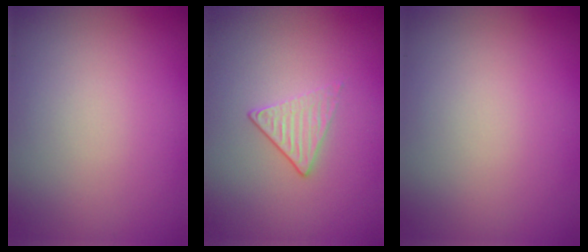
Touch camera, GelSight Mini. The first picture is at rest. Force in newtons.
{"total": 1.4, "press": 1.1, "slide": 0.9}
{"total": 0.0}